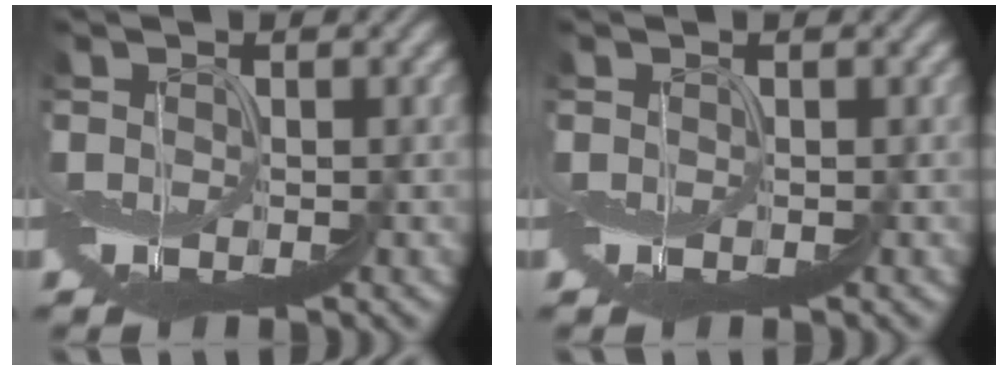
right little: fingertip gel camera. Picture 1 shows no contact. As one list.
[{"total": 0.0}]